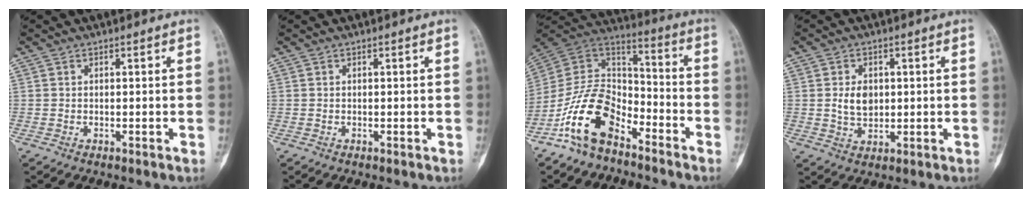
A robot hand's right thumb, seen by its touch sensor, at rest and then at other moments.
{"total": 0.0}
{"total": 15.6, "force": [-9.4, 8.5, 9.0], "torque": [-0.156, 0.086, -0.187]}
{"total": 5.0, "force": [0.6, 3.6, 3.5], "torque": [-0.050, -0.006, 0.016]}